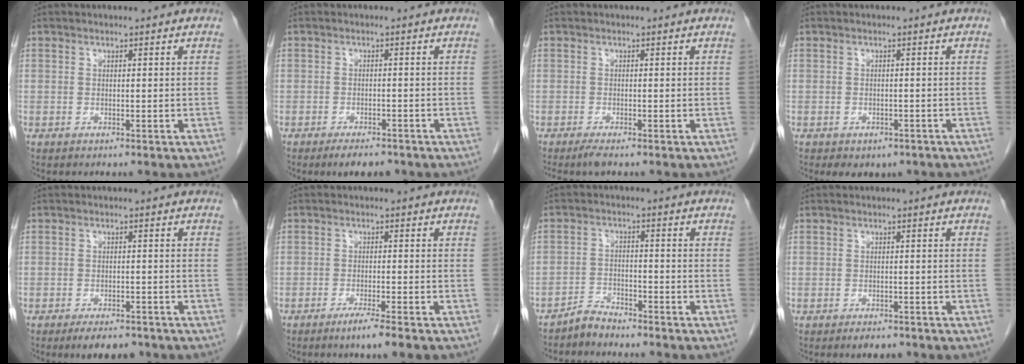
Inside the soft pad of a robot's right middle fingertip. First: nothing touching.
{"total": 3.8, "force": [-3.0, 1.3, 2.0], "torque": [-0.032, -0.004, -0.042]}
{"total": 1.6, "force": [-1.3, 0.0, 1.0], "torque": [-0.025, -0.007, -0.024]}
{"total": 4.1, "force": [-3.0, 2.3, 1.5], "torque": [-0.014, 0.002, -0.032]}
{"total": 4.8, "force": [-3.7, 1.7, 2.5], "torque": [-0.037, -0.004, -0.053]}
{"total": 3.5, "force": [-2.4, -0.4, 2.5], "torque": [-0.044, -0.008, -0.042]}
{"total": 3.0, "force": [-3.0, 0.5, 0.0], "torque": [0.000, -0.007, -0.058]}
{"total": 2.4, "force": [-1.9, 0.9, 1.2], "torque": [-0.021, -0.003, -0.023]}